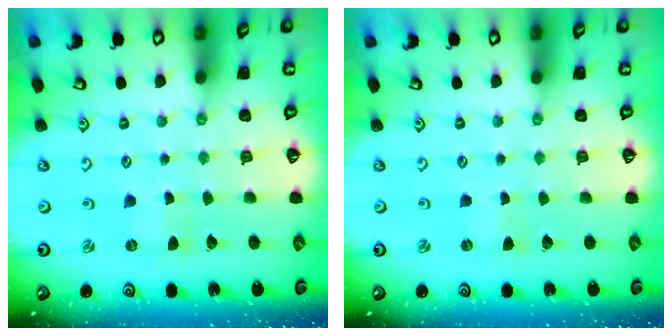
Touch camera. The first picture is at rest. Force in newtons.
{"total": 0.0}